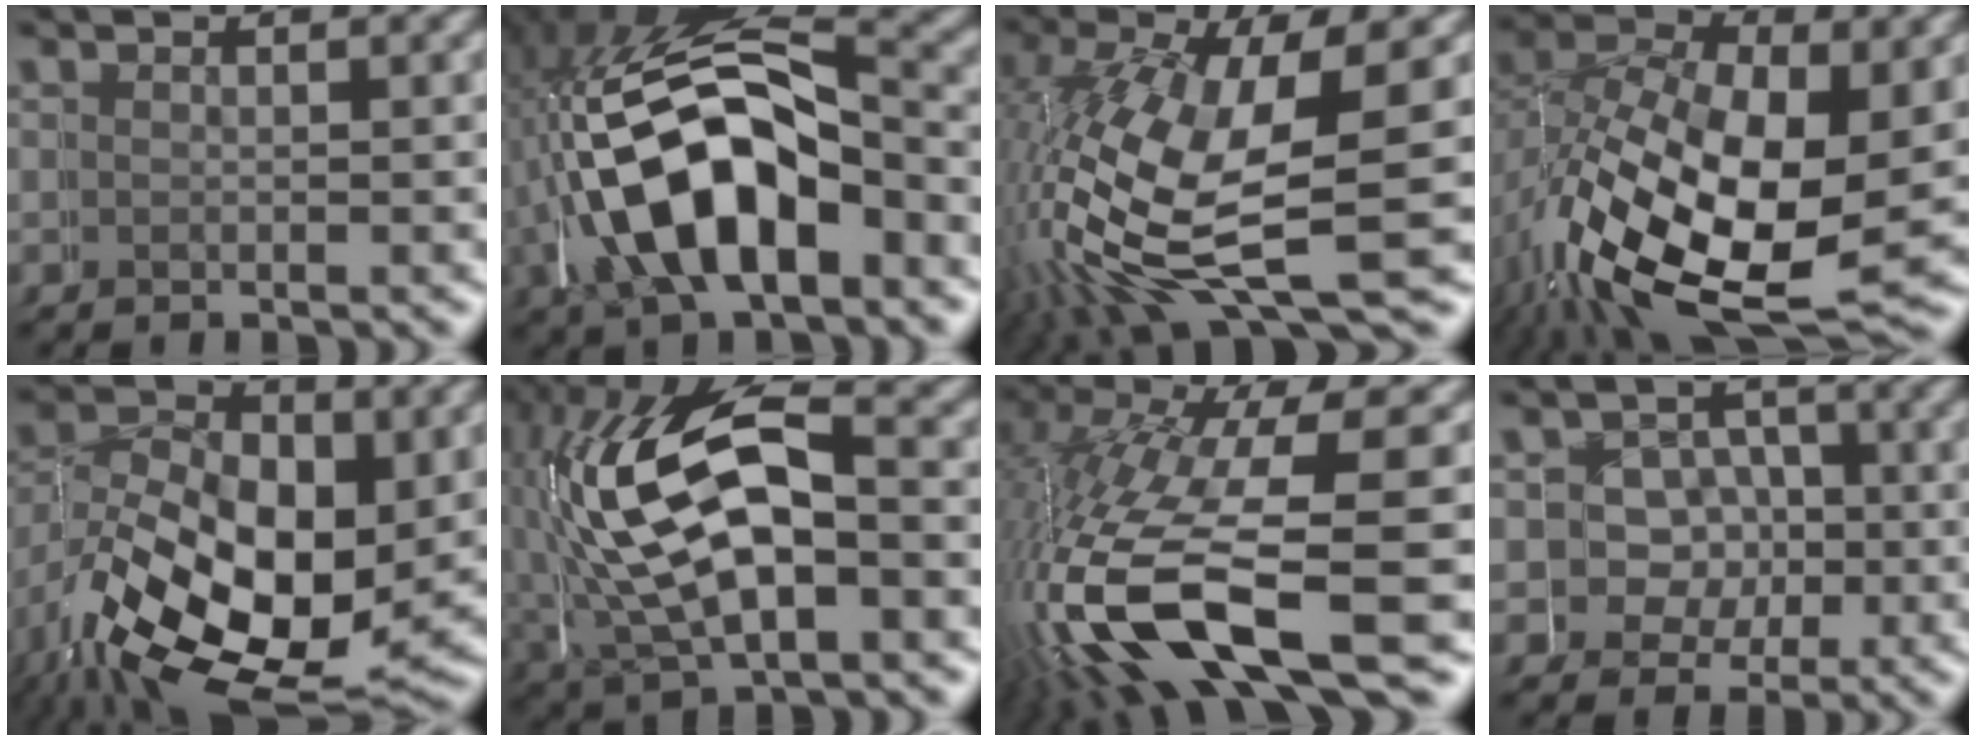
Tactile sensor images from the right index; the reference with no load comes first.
{"total": 12.7, "force": [-0.4, 8.1, 9.7], "torque": [-0.184, -0.001, -0.008]}
{"total": 11.1, "force": [-1.4, 6.0, 9.2], "torque": [-0.211, -0.053, 0.006]}
{"total": 13.7, "force": [-2.3, 10.1, 9.1], "torque": [-0.209, -0.074, -0.006]}
{"total": 12.3, "force": [-2.0, 9.0, 8.1], "torque": [-0.167, -0.060, -0.003]}
{"total": 12.8, "force": [0.5, 8.8, 9.3], "torque": [-0.191, -0.017, 0.018]}
{"total": 11.5, "force": [-3.4, 6.2, 9.1], "torque": [-0.220, -0.053, -0.019]}
{"total": 5.9, "force": [-0.1, 5.9, -0.5], "torque": [0.003, -0.031, -0.001]}